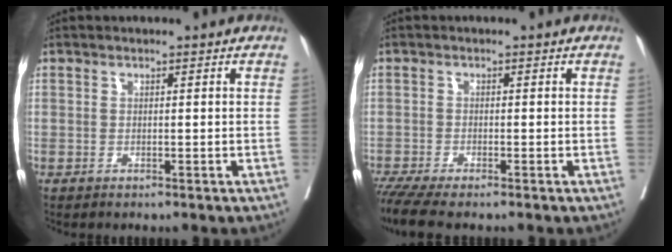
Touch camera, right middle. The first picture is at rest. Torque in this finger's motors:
{"motor_torque": [0.59, -0.53, 0.16, 0.08]}